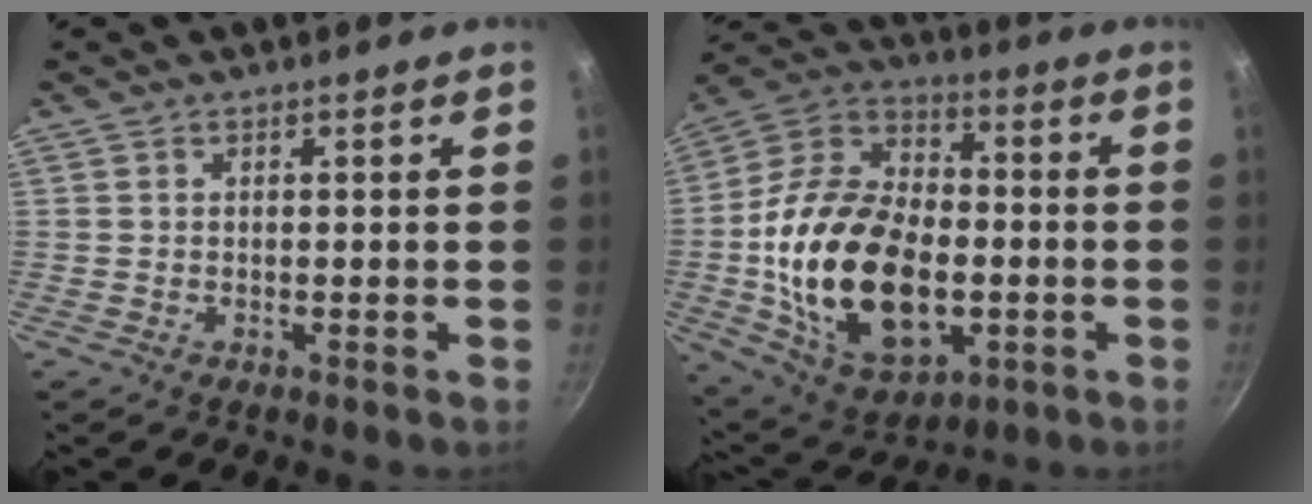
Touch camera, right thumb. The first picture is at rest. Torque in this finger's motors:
{"motor_torque": [-0.29, 1.53, 2.10, -0.68, 0.56]}